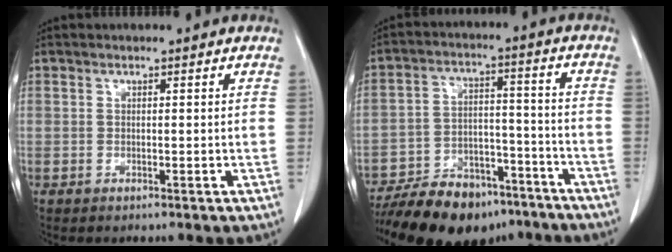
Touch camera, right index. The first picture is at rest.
{"total": 17.7, "force": [-14.2, 7.7, 7.3], "torque": [-0.136, 0.009, -0.219]}